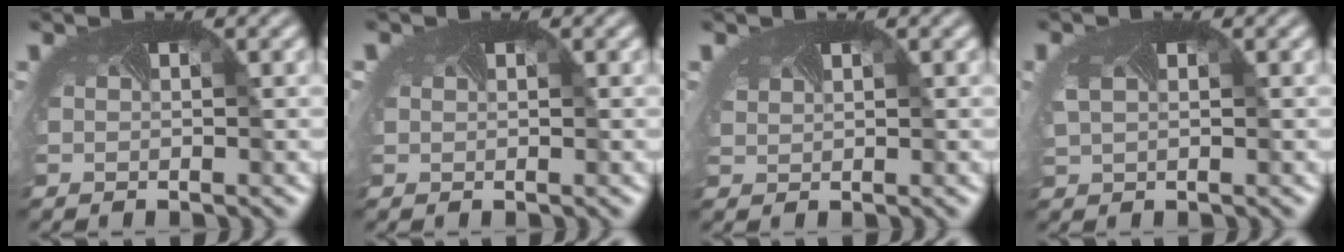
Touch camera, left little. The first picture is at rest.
{"total": 0.6, "force": [0.3, 0.5, 0.2], "torque": [-0.012, 0.003, 0.006]}
{"total": 0.7, "force": [0.6, 0.3, -0.2], "torque": [-0.016, -0.009, 0.018]}
{"total": 1.4, "force": [0.3, 1.0, 0.9], "torque": [-0.043, -0.007, 0.021]}